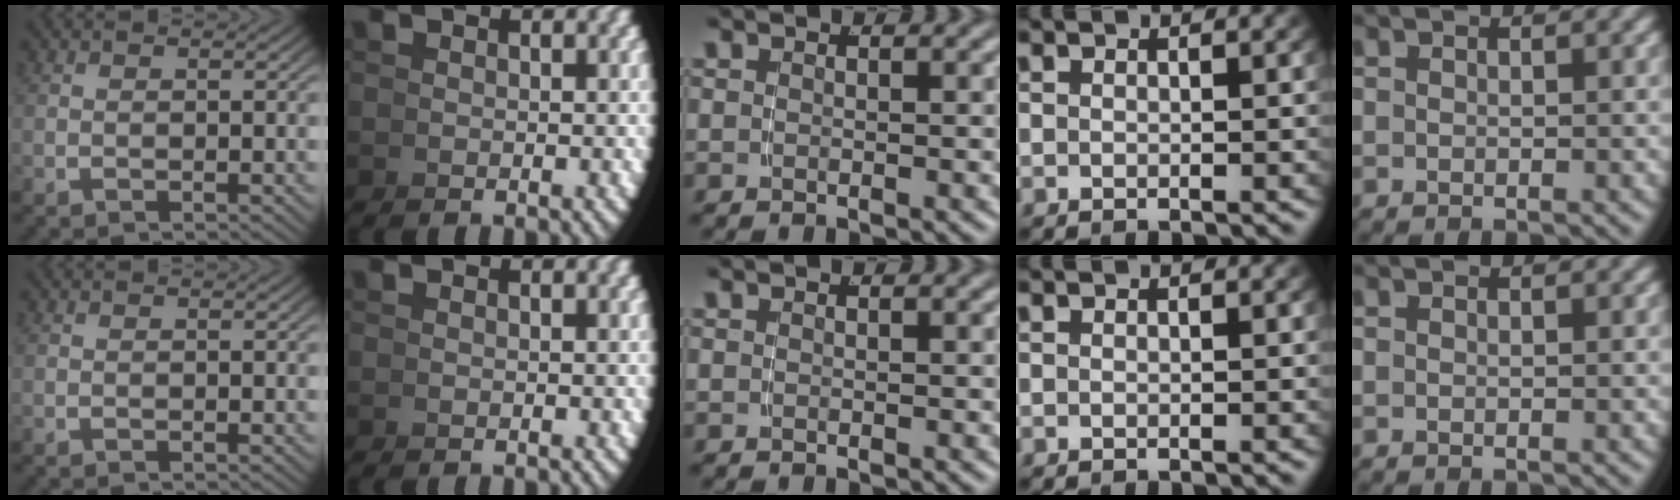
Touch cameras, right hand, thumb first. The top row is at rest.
{}